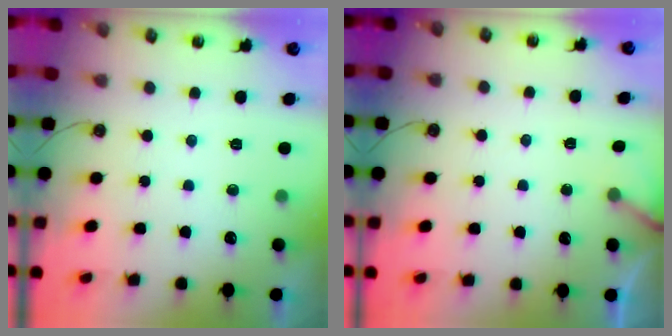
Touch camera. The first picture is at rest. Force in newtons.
{"total": 3.3, "press": 3.3, "slide": 0.3}